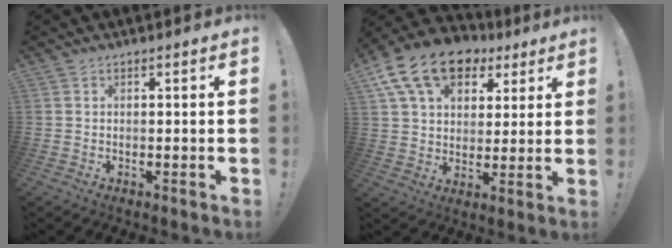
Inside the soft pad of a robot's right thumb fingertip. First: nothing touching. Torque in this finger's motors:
{"motor_torque": [0.46, 0.68, 1.12, 0.37, 0.33]}